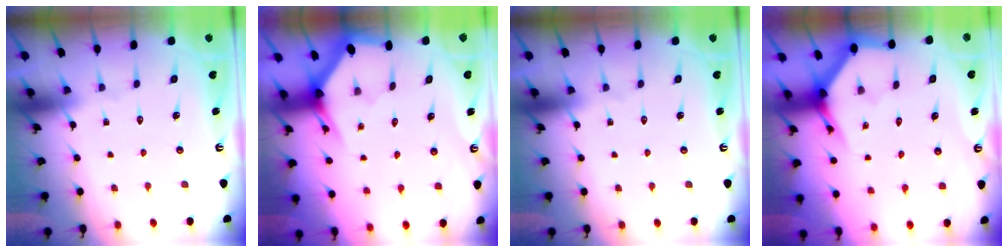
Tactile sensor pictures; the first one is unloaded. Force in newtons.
{"total": 3.2, "press": 3.2, "slide": 0.1}
{"total": 0.0}
{"total": 3.7, "press": 3.7, "slide": 0.4}